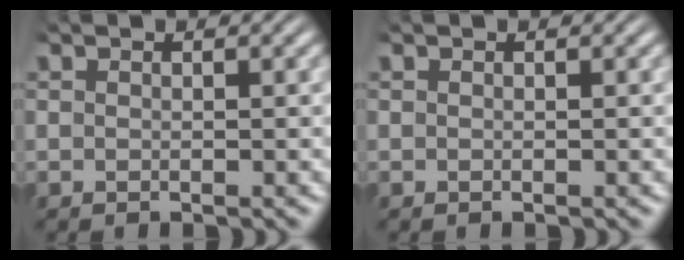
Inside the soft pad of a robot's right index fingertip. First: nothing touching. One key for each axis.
{"total": 0.0}